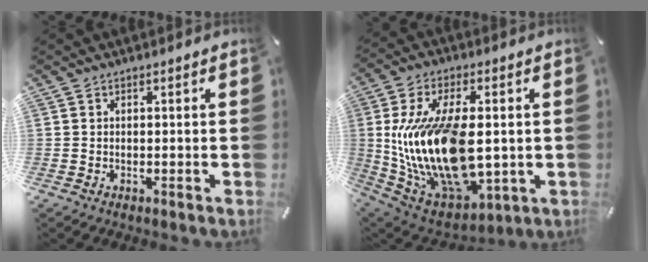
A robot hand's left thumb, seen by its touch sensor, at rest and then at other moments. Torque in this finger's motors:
{"motor_torque": [2.51, 2.51, 2.77, 0.00, 1.05]}